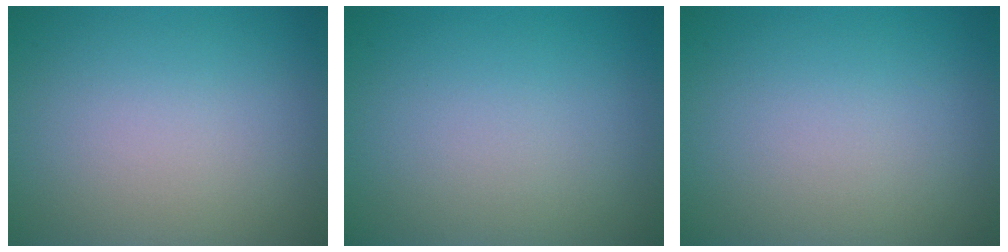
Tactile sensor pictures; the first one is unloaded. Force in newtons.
{"total": 0.0}
{"total": 0.0}